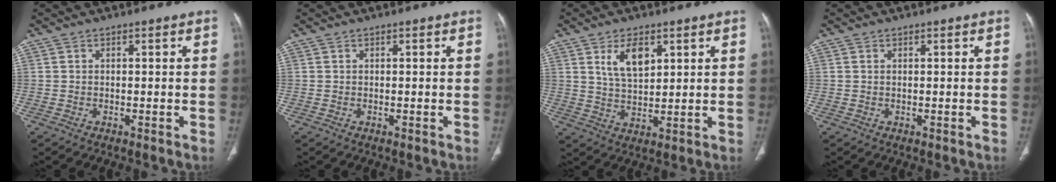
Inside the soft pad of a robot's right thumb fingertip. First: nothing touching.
{"total": 0.0}
{"total": 7.2, "force": [3.3, 3.6, 5.3], "torque": [-0.087, -0.019, 0.068]}
{"total": 0.0}